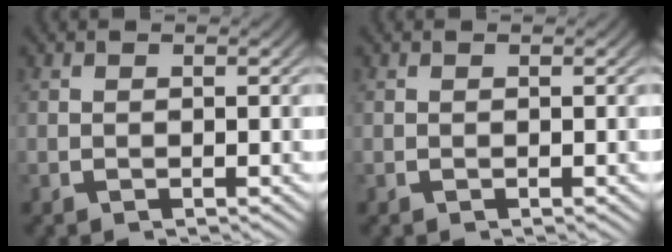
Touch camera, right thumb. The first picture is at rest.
{"total": 0.0}